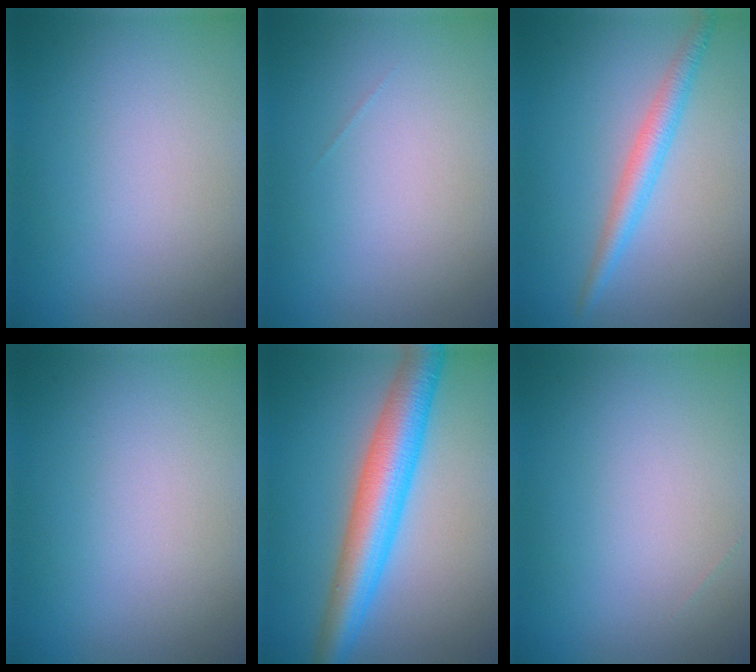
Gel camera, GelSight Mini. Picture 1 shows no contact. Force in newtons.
{"total": 0.0}
{"total": 2.6, "press": 2.6, "slide": 0.0}
{"total": 0.0}
{"total": 7.2, "press": 7.2, "slide": 0.1}
{"total": 0.0}